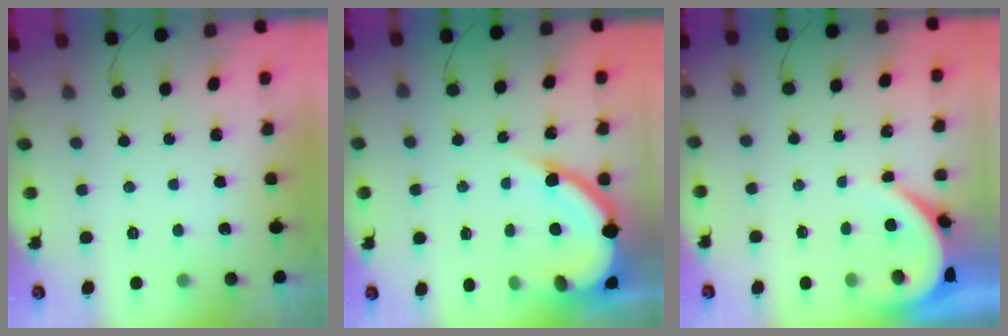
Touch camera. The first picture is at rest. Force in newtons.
{"total": 11.6, "press": 11.6, "slide": 1.0}
{"total": 4.1, "press": 4.1, "slide": 0.5}